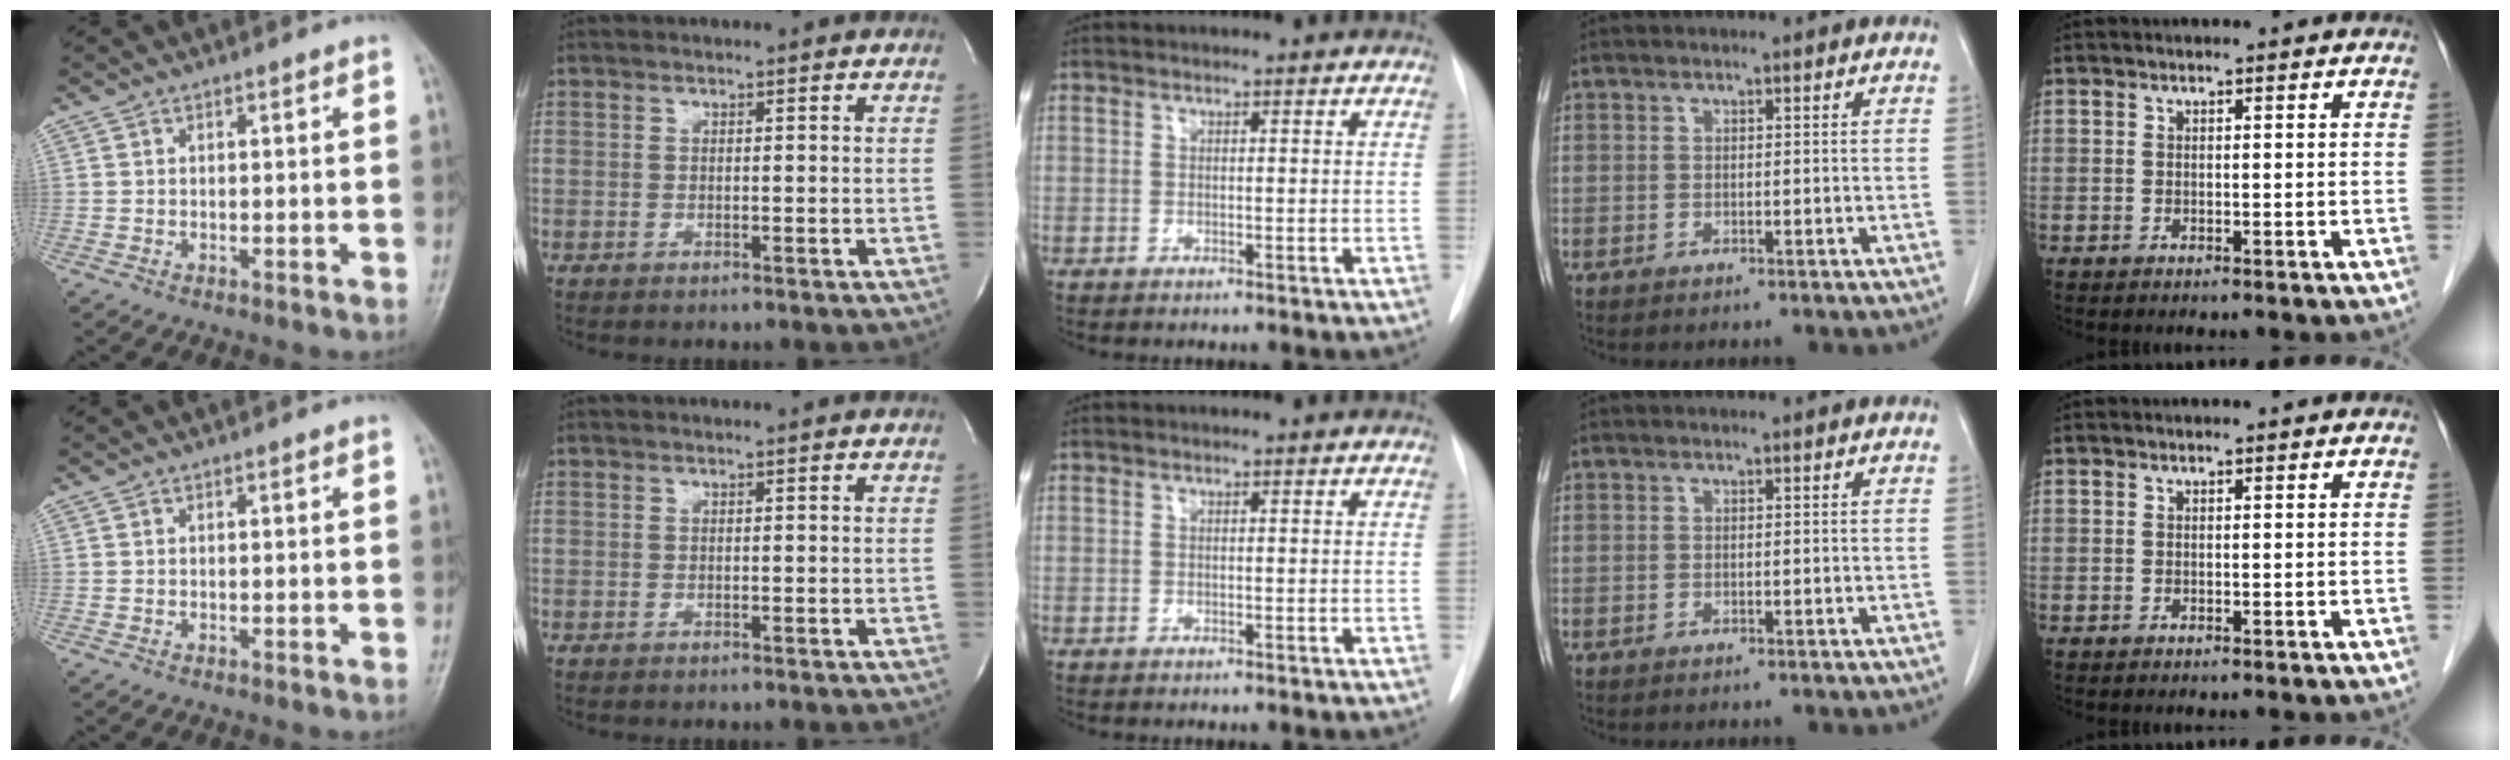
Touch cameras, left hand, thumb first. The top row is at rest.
{}